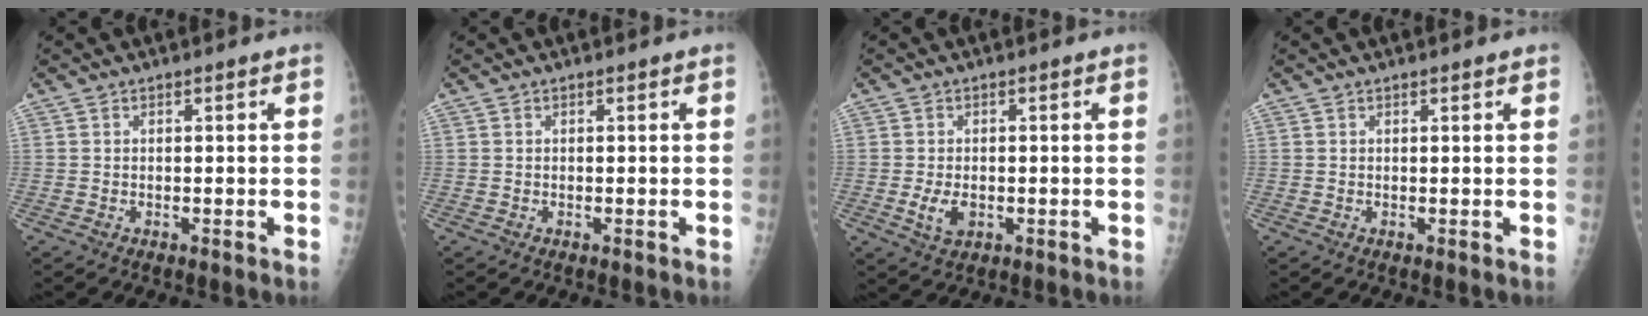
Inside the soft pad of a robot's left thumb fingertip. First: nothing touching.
{"total": 0.0}
{"total": 4.2, "force": [-0.9, 2.7, 3.1], "torque": [-0.055, -0.005, -0.011]}
{"total": 0.9, "force": [0.7, 0.3, 0.5], "torque": [-0.006, -0.001, 0.007]}